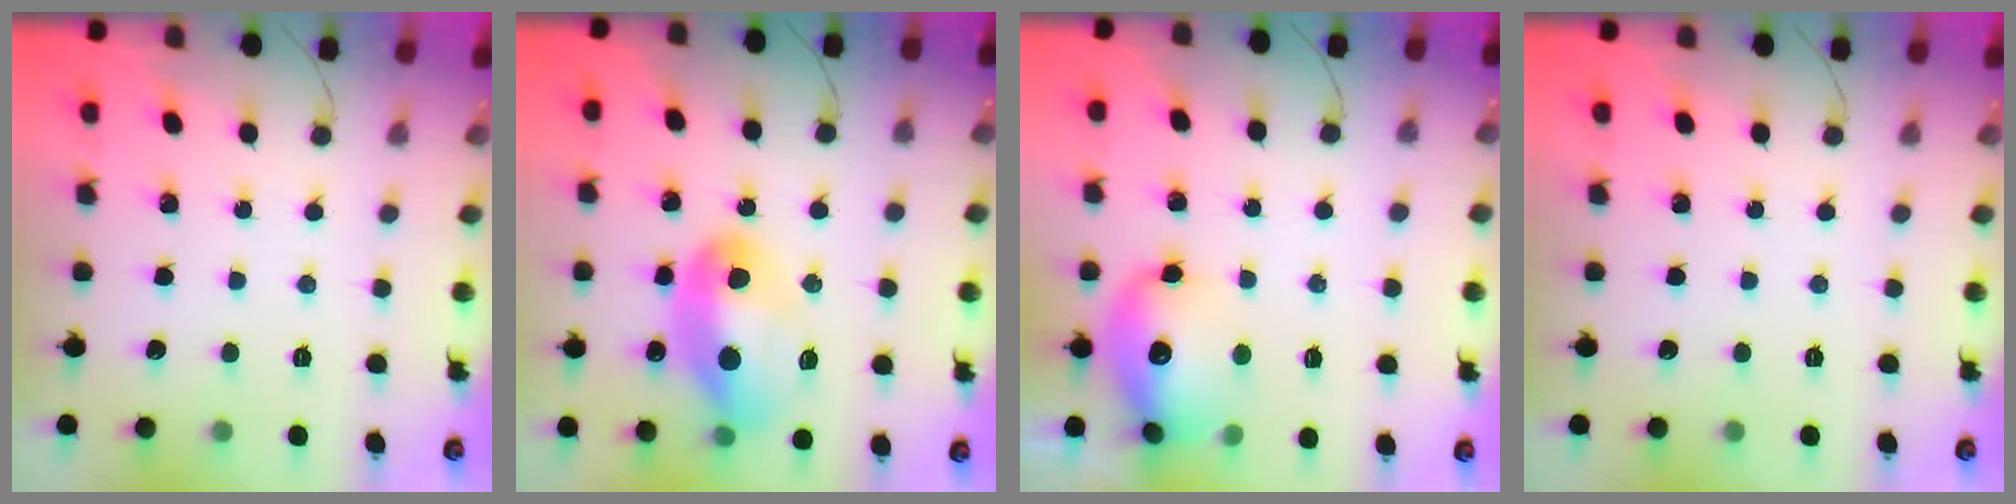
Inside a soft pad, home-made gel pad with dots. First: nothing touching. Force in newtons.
{"total": 16.2, "press": 16.1, "slide": 0.9}
{"total": 14.2, "press": 13.8, "slide": 3.2}
{"total": 0.0}